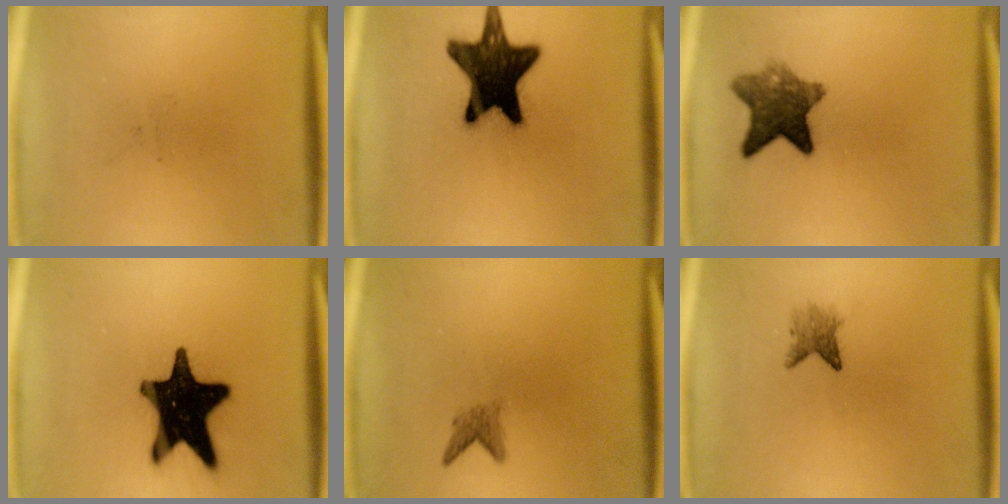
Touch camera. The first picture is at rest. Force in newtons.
{"total": 18.1}
{"total": 7.9}
{"total": 20.1}
{"total": 1.7}
{"total": 2.2}